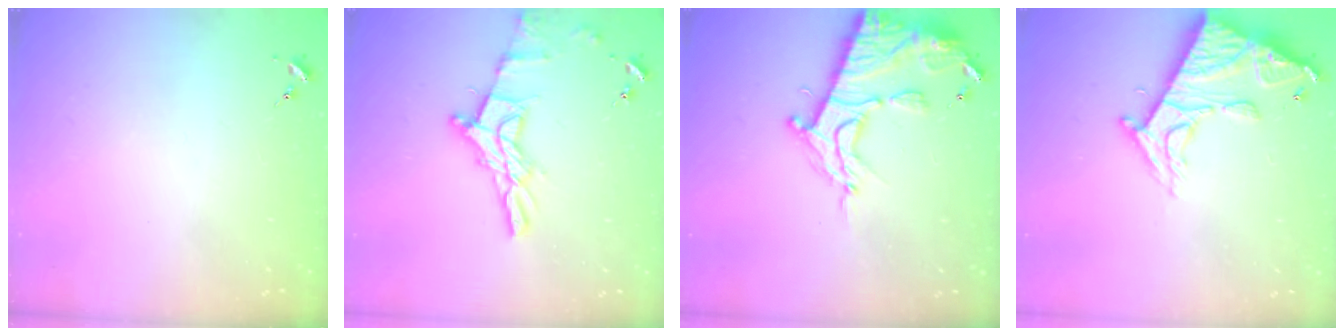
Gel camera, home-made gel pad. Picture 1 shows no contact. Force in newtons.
{"total": 12.9, "press": 12.8, "slide": 1.3}
{"total": 16.2, "press": 16.1, "slide": 1.4}
{"total": 15.7, "press": 15.7, "slide": 1.5}